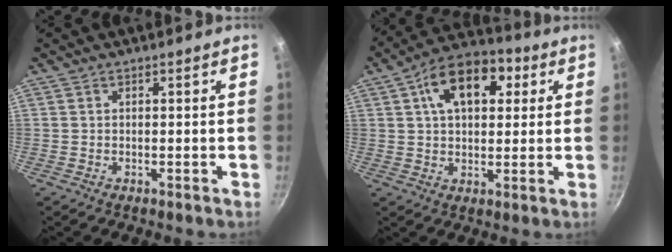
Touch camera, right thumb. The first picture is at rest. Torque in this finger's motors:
{"motor_torque": [0.13, 0.32, 0.02, 0.02, 0.13]}